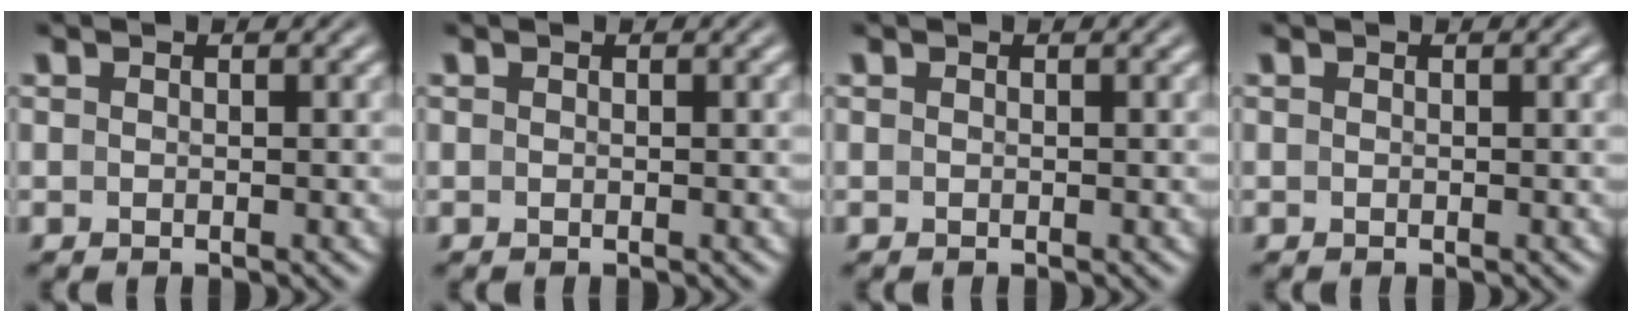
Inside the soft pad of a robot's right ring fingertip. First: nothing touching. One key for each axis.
{"total": 0.0}
{"total": 0.0}
{"total": 0.0}